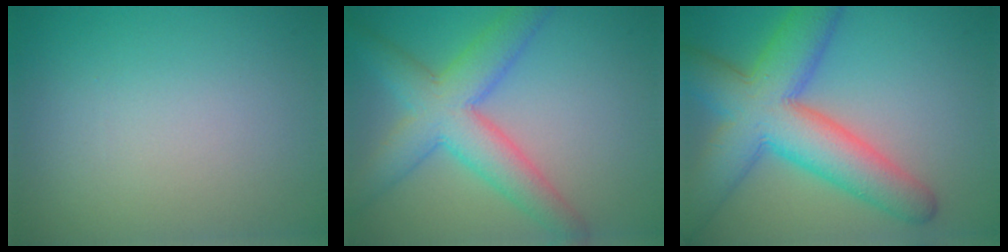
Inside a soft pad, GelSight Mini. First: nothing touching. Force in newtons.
{"total": 6.8, "press": 6.8, "slide": 0.4}
{"total": 10.3, "press": 10.2, "slide": 0.4}